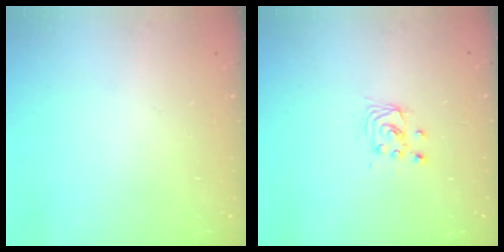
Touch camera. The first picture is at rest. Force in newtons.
{"total": 2.8, "press": 2.8, "slide": 0.2}